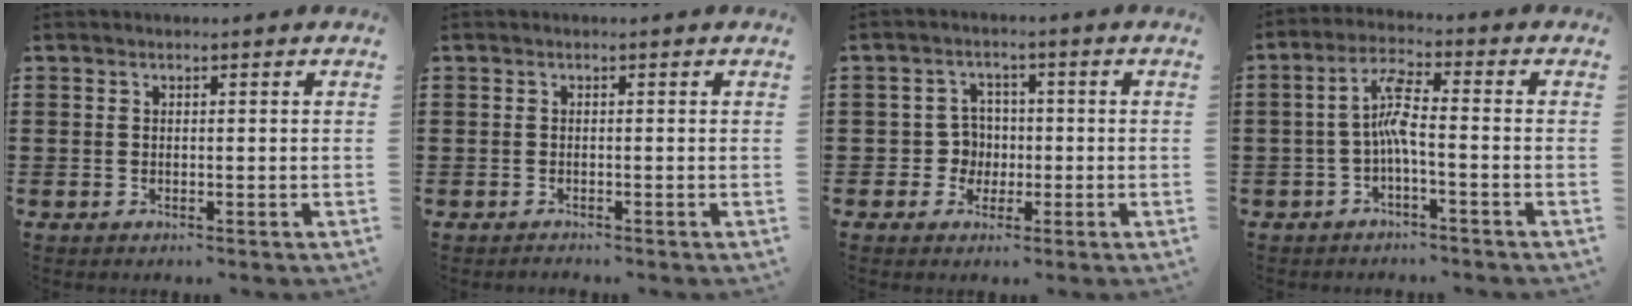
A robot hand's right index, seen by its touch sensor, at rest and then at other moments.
{"total": 0.5, "force": [-0.5, 0.1, -0.1], "torque": [0.000, 0.000, -0.012]}
{"total": 4.2, "force": [-0.6, 3.9, 1.5], "torque": [-0.042, 0.009, -0.014]}
{"total": 5.4, "force": [-1.4, 1.1, 5.1], "torque": [-0.102, 0.007, -0.029]}